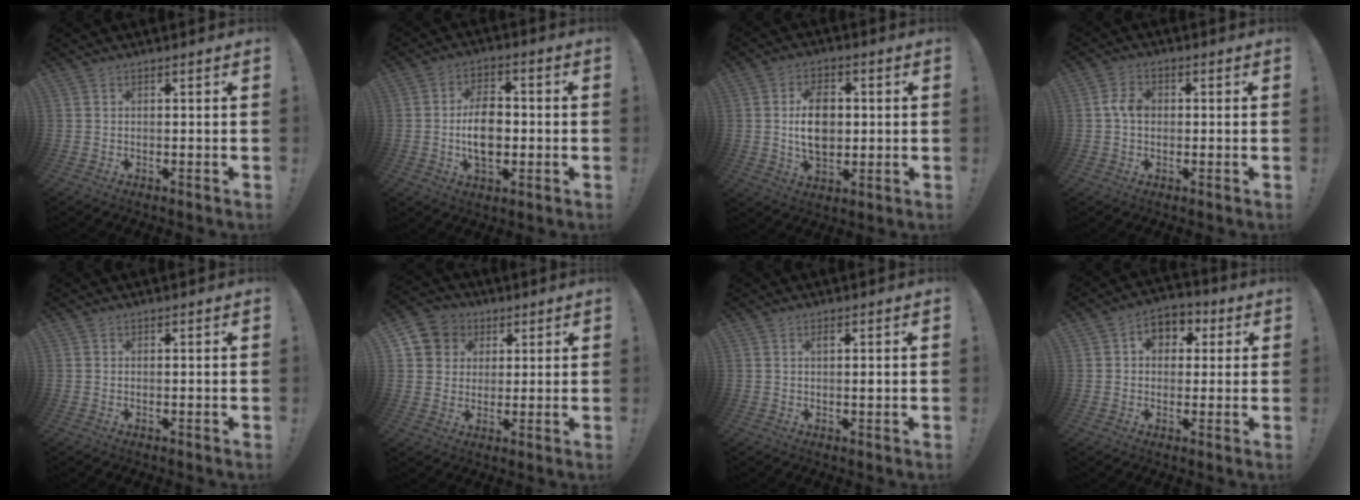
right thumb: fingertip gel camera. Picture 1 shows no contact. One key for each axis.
{"total": 11.2, "fx": -1.3, "fy": 7.2, "fz": 8.4, "tx": -0.155, "ty": 0.005, "tz": -0.024}
{"total": 11.9, "fx": 0.6, "fy": 8.1, "fz": 8.8, "tx": -0.143, "ty": 0.003, "tz": 0.011}
{"total": 5.4, "fx": -0.1, "fy": 3.8, "fz": 3.8, "tx": -0.069, "ty": 0.011, "tz": -0.002}
{"total": 0.0}
{"total": 8.2, "fx": 2.5, "fy": 7.6, "fz": 1.9, "tx": -0.025, "ty": -0.009, "tz": 0.054}
{"total": 1.4, "fx": 0.4, "fy": 0.4, "fz": 1.2, "tx": -0.018, "ty": 0.000, "tz": 0.004}
{"total": 7.3, "fx": 1.5, "fy": 6.0, "fz": 3.9, "tx": -0.052, "ty": 0.006, "tz": 0.032}